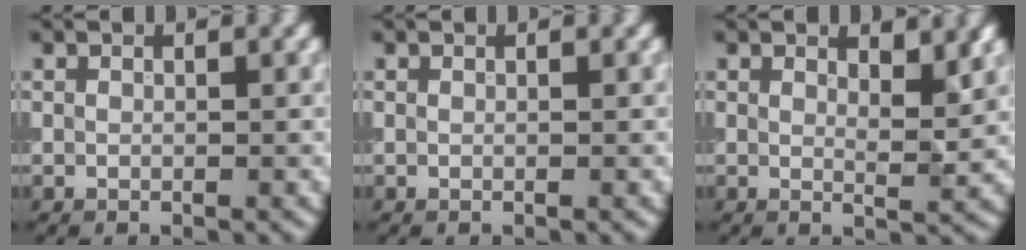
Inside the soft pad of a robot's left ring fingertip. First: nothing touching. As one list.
[{"total": 0.0}, {"total": 2.7, "force": [1.7, 0.6, 2.0], "torque": [-0.024, -0.005, 0.028]}]